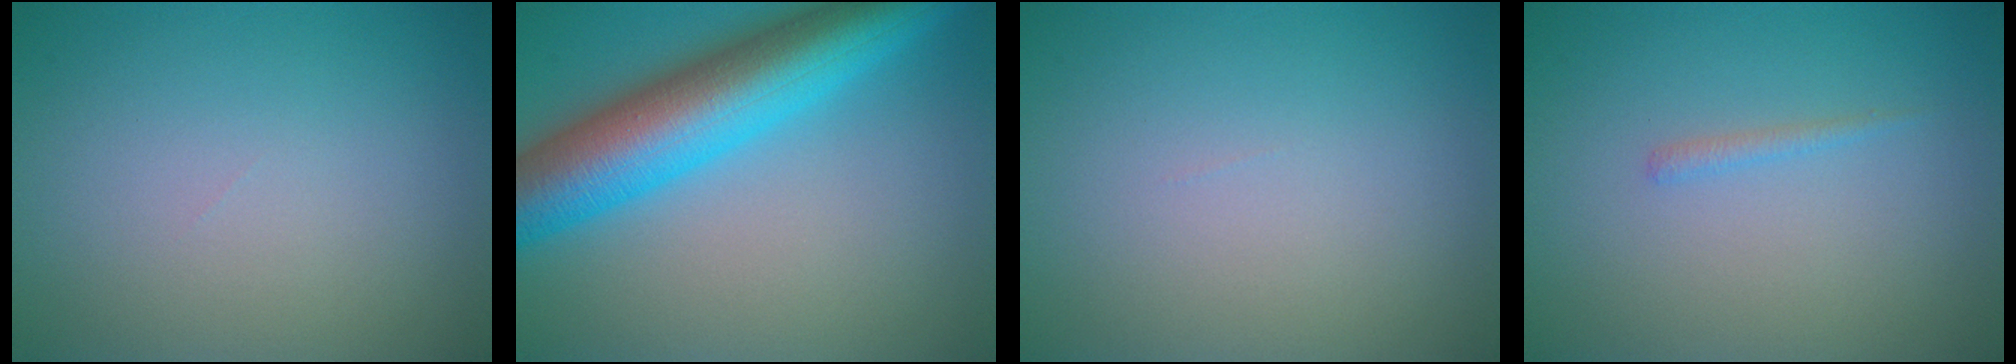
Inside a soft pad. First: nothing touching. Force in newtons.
{"total": 11.1, "press": 11.1, "slide": 0.3}
{"total": 0.0}
{"total": 0.7, "press": 0.7, "slide": 0.1}